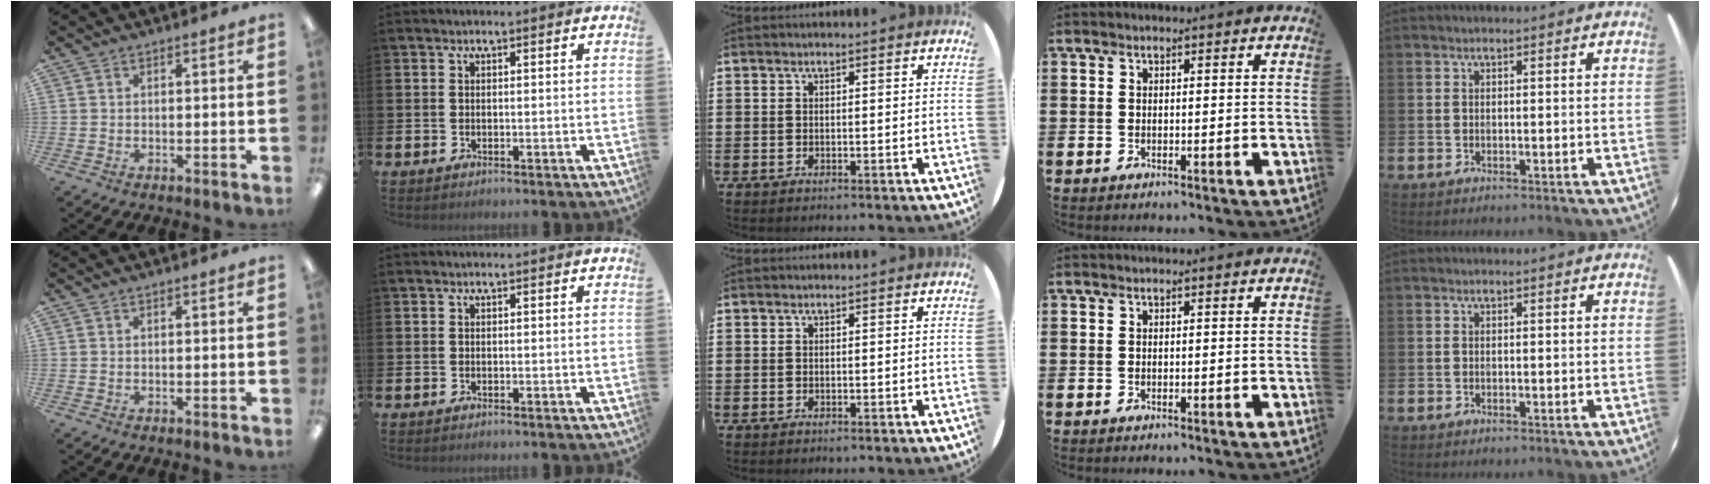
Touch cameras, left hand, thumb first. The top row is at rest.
{}